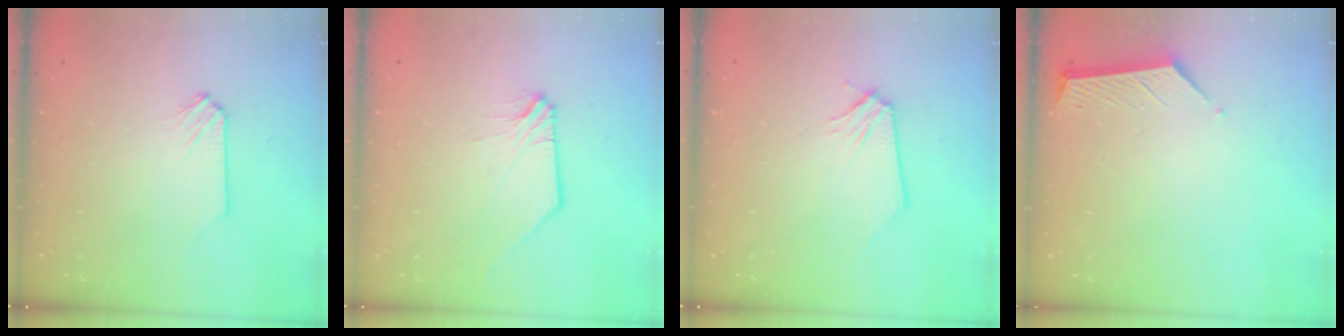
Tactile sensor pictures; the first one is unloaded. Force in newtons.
{"total": 0.9, "press": 0.9, "slide": 0.1}
{"total": 0.0}
{"total": 3.7, "press": 3.7, "slide": 0.5}